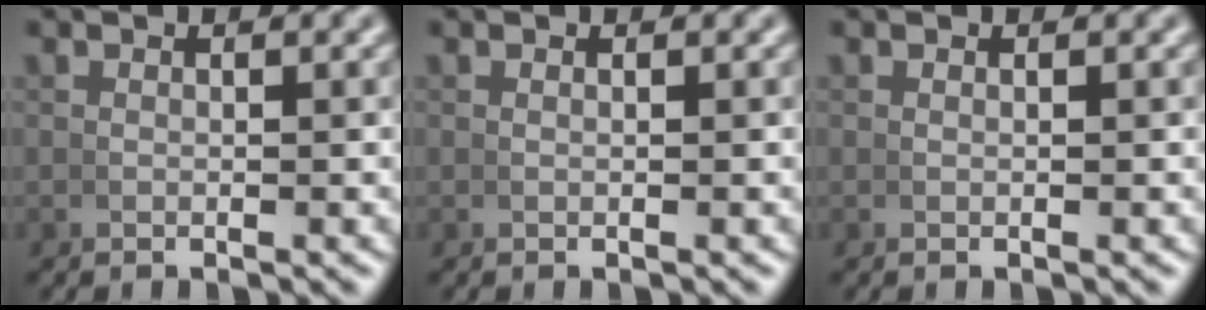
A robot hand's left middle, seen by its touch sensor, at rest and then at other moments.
{"total": 0.0}
{"total": 0.0}